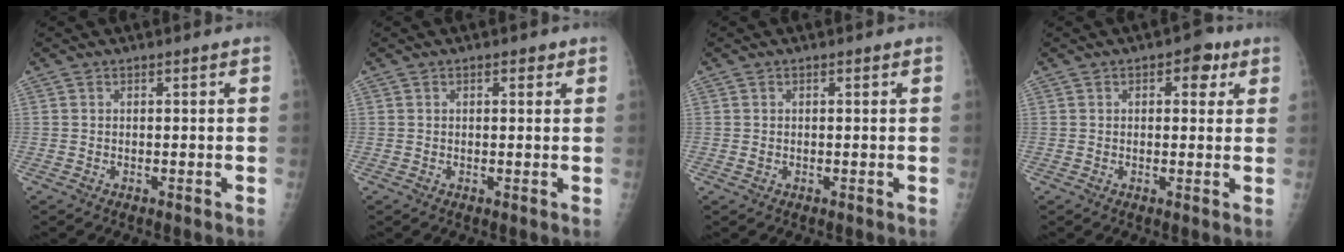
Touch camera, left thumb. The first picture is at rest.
{"total": 1.6, "force": [0.9, 0.9, 1.1], "torque": [-0.006, -0.001, 0.009]}
{"total": 0.8, "force": [0.2, 0.6, 0.5], "torque": [-0.007, -0.001, 0.004]}
{"total": 4.8, "force": [2.0, 2.9, 3.2], "torque": [-0.011, -0.001, 0.018]}